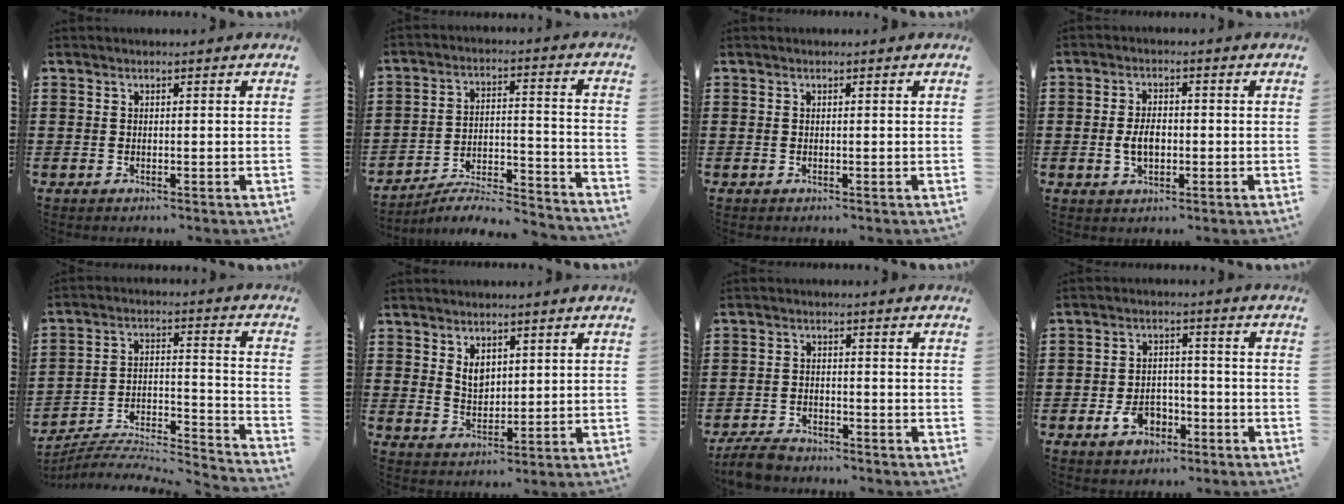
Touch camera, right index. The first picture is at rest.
{"total": 5.4, "force": [-5.0, 0.8, 1.8], "torque": [-0.037, -0.007, -0.102]}
{"total": 0.0}
{"total": 3.7, "force": [-0.5, 2.2, 2.9], "torque": [-0.056, 0.007, -0.009]}
{"total": 6.1, "force": [-5.7, 1.3, 1.8], "torque": [-0.032, -0.004, -0.115]}
{"total": 3.4, "force": [1.8, 2.1, 1.9], "torque": [-0.035, 0.004, 0.031]}
{"total": 3.5, "force": [-3.2, 0.9, 0.9], "torque": [-0.031, 0.003, -0.069]}
{"total": 5.0, "force": [-2.5, 3.3, 2.7], "torque": [-0.060, 0.006, -0.048]}